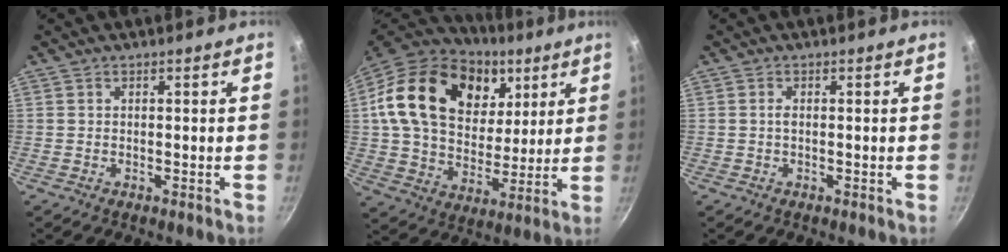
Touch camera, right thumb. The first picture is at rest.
{"total": 27.7, "force": [10.2, 19.1, 17.4], "torque": [-0.287, -0.015, 0.171]}
{"total": 0.8, "force": [0.0, 0.3, 0.8], "torque": [-0.016, 0.002, -0.001]}